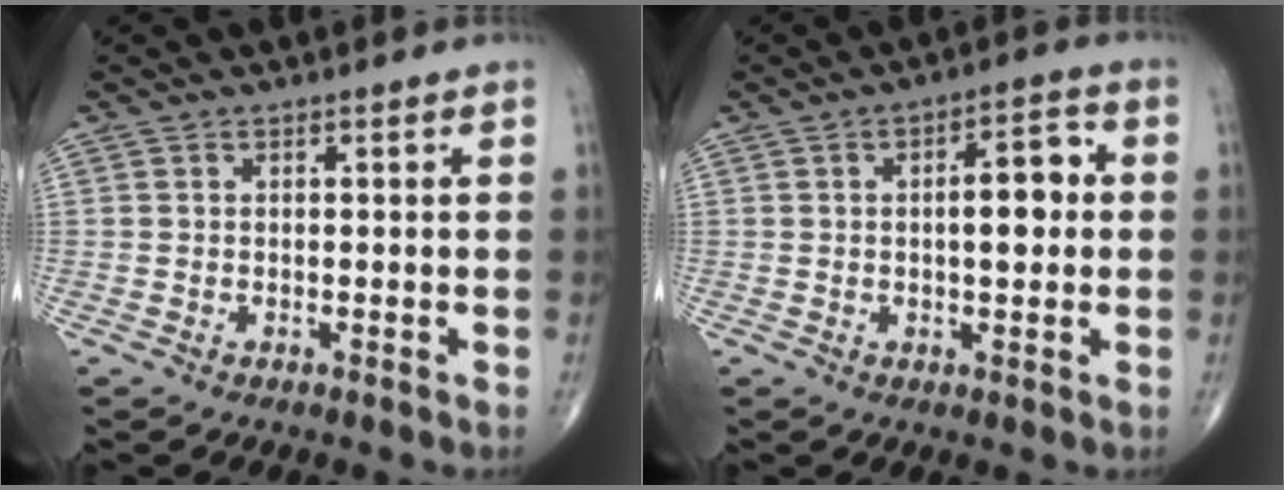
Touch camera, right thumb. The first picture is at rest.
{"total": 7.6, "force": [0.5, 3.1, 6.9], "torque": [-0.091, 0.016, 0.003]}